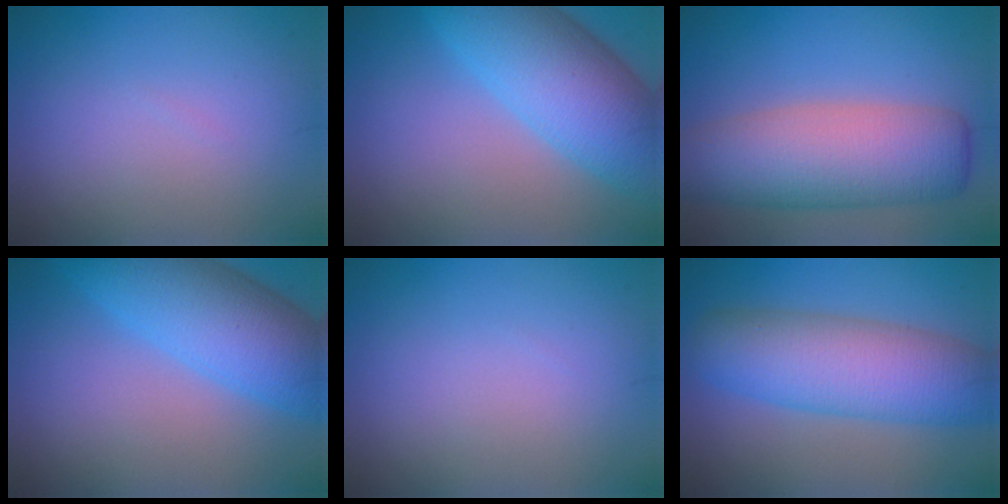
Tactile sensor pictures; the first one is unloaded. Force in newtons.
{"total": 9.2, "press": 9.2, "slide": 0.3}
{"total": 9.1, "press": 9.1, "slide": 0.5}
{"total": 8.2, "press": 8.2, "slide": 0.1}
{"total": 0.0}
{"total": 8.4, "press": 8.4, "slide": 0.2}